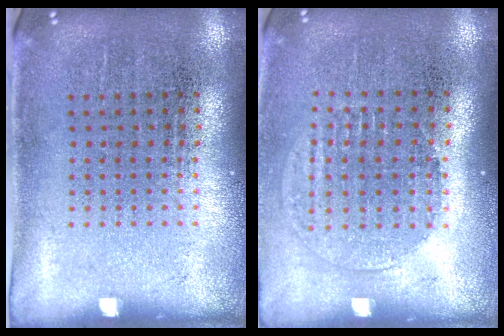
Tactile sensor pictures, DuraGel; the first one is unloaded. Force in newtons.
{"total": 1.3, "press": 1.1, "slide": 0.5}